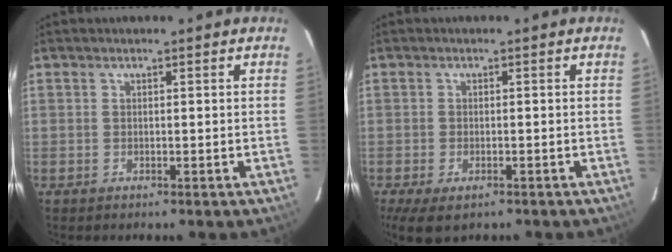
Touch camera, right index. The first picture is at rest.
{"total": 6.6, "force": [-4.1, 3.0, 4.2], "torque": [-0.094, -0.027, -0.067]}